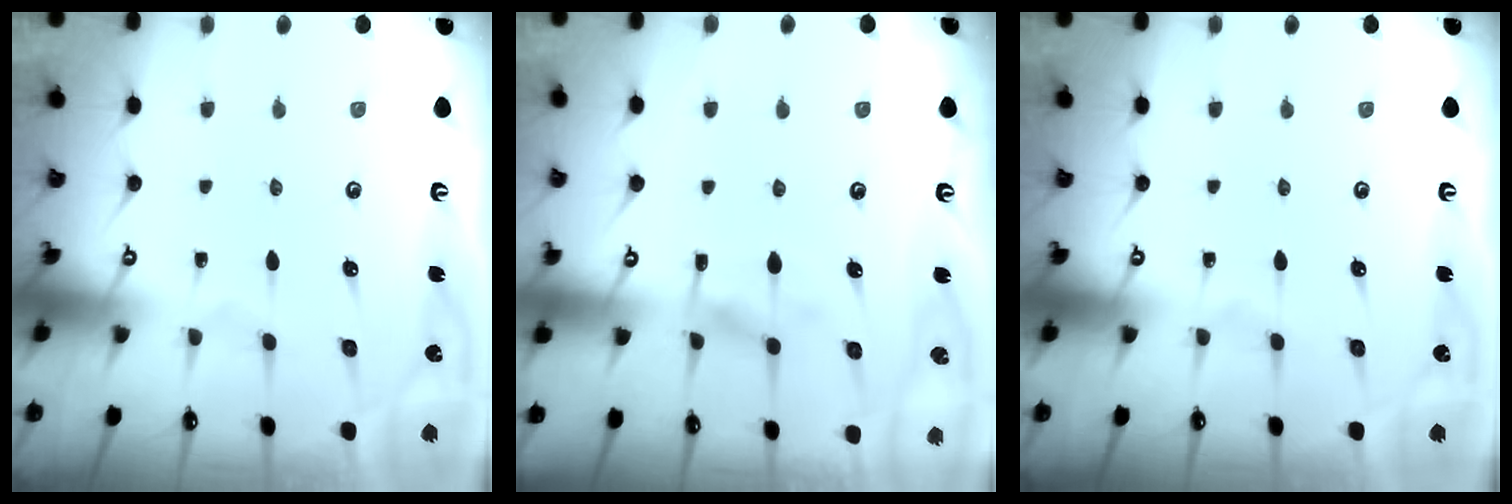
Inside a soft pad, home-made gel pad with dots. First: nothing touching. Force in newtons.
{"total": 6.5, "press": 6.5, "slide": 1.0}
{"total": 0.0}